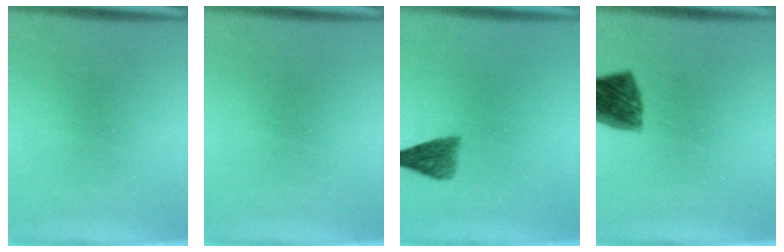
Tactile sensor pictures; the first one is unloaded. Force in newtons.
{"total": 0.0}
{"total": 3.9}
{"total": 8.8}